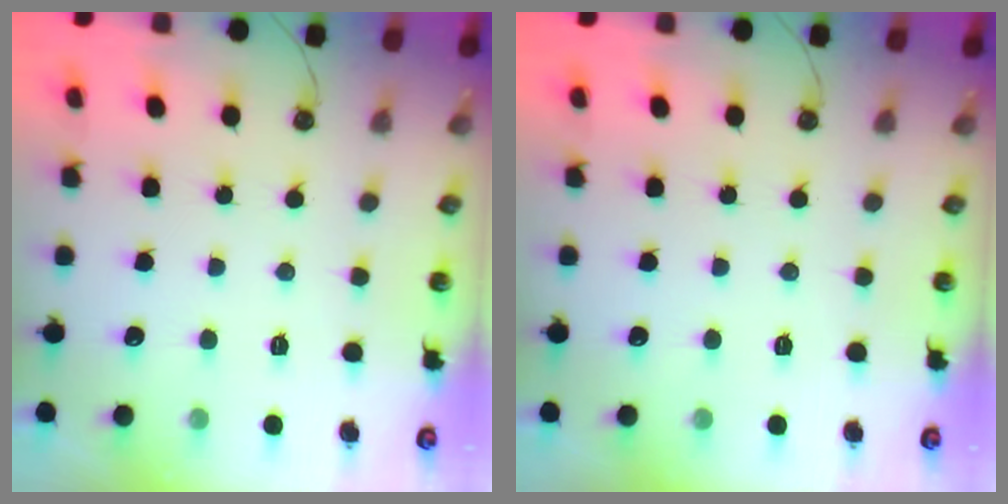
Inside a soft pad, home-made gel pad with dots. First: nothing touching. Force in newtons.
{"total": 0.0}